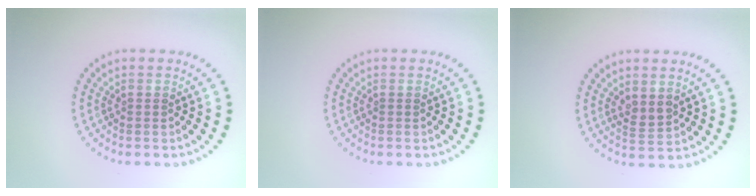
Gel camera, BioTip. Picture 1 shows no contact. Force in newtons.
{"total": 0.0}
{"total": 1.4, "press": 1.3, "slide": 0.5}